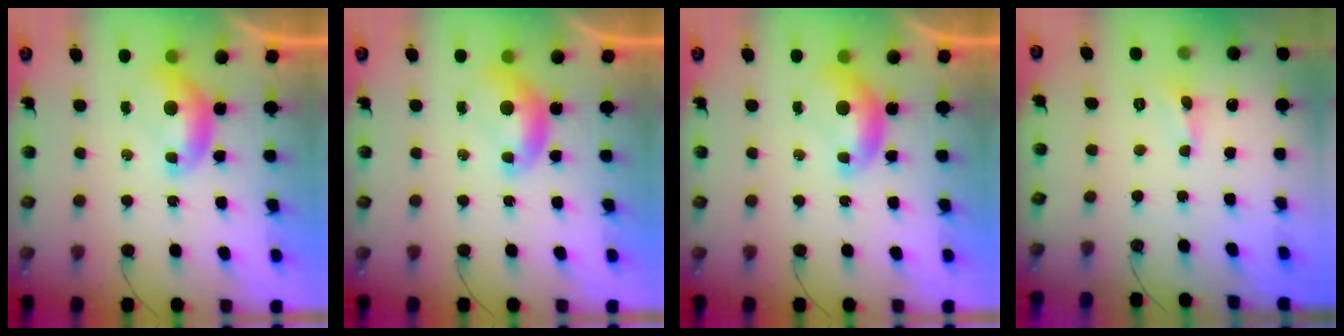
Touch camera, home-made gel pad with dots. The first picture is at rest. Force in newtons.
{"total": 0.0}
{"total": 0.0}
{"total": 0.6, "press": 0.5, "slide": 0.4}